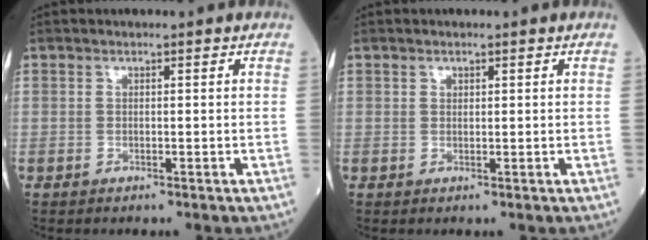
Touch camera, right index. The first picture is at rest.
{"total": 0.5, "force": [0.3, 0.4, 0.2], "torque": [-0.002, -0.002, 0.004]}